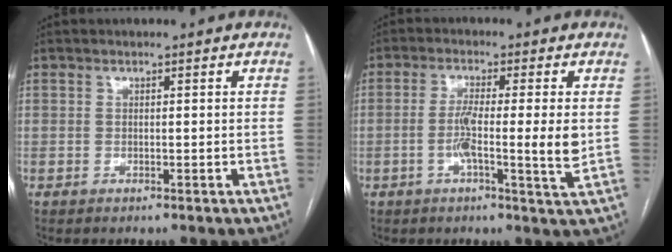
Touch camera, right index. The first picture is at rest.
{"total": 7.6, "force": [-0.8, -0.2, 7.5], "torque": [-0.131, -0.008, -0.019]}